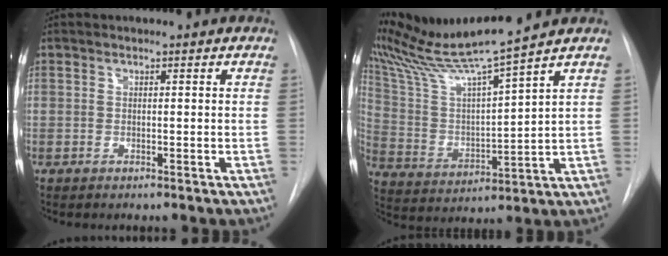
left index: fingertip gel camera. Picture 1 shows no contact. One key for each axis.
{"total": 13.5, "fx": 12.1, "fy": -2.6, "fz": 5.3, "tx": -0.109, "ty": -0.010, "tz": 0.235}